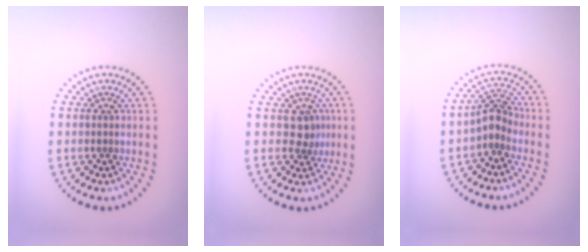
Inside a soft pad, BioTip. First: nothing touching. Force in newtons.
{"total": 1.9, "press": 1.5, "slide": 1.1}
{"total": 2.3, "press": 1.7, "slide": 1.5}